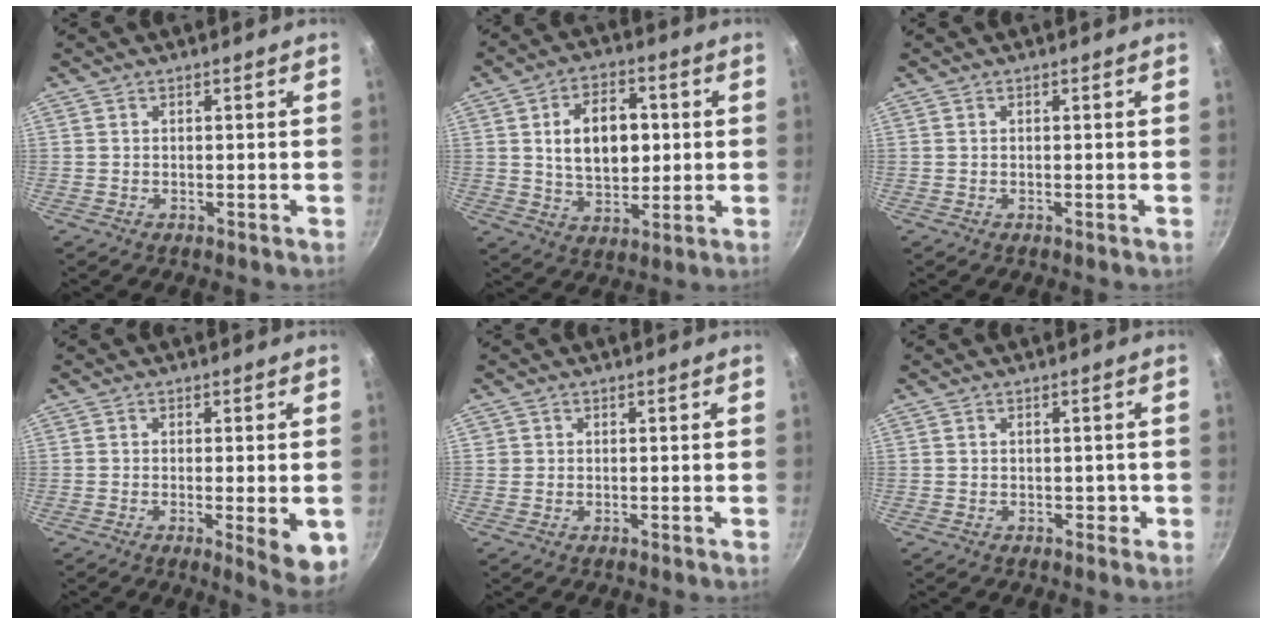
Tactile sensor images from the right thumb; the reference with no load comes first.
{"total": 12.9, "force": [1.8, 8.4, 9.6], "torque": [-0.123, 0.000, 0.031]}
{"total": 0.0}
{"total": 7.6, "force": [-1.8, 1.7, 7.2], "torque": [-0.089, -0.007, -0.020]}
{"total": 0.9, "force": [0.1, 0.8, 0.1], "torque": [0.006, 0.005, 0.001]}
{"total": 1.3, "force": [-0.4, 1.1, 0.5], "torque": [0.007, 0.008, -0.001]}